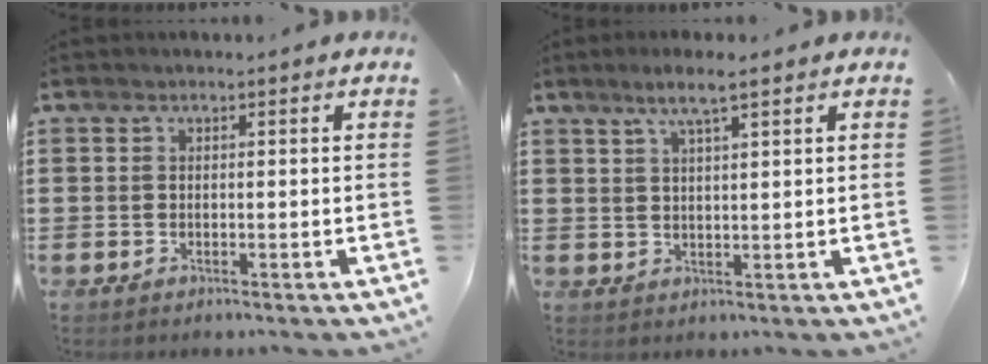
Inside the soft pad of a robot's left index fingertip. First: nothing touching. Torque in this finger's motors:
{"motor_torque": [0.54, -0.22, 0.24, 0.11]}